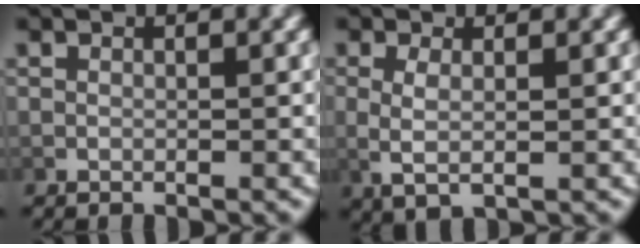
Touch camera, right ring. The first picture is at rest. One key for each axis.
{"total": 3.5, "fx": 0.2, "fy": 1.8, "fz": 3.0, "tx": -0.072, "ty": -0.012, "tz": 0.017}